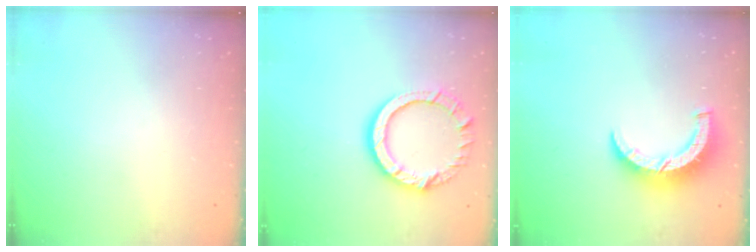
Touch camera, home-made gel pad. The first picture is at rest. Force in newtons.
{"total": 12.8, "press": 12.7, "slide": 1.4}
{"total": 8.4, "press": 8.4, "slide": 0.7}